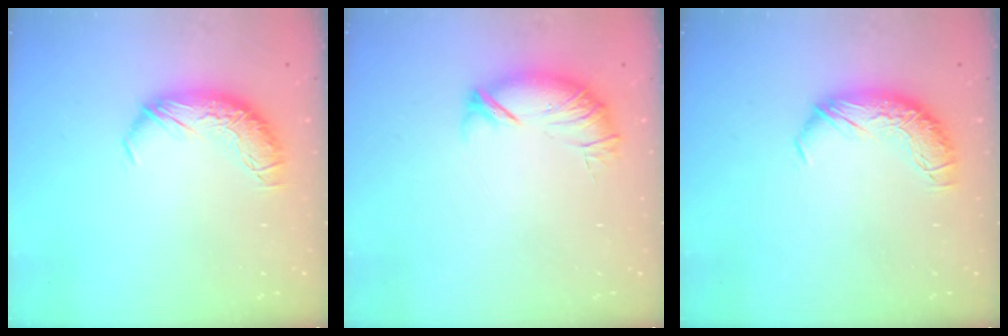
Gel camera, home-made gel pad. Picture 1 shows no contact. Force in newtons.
{"total": 4.3, "press": 4.1, "slide": 1.4}
{"total": 0.0}